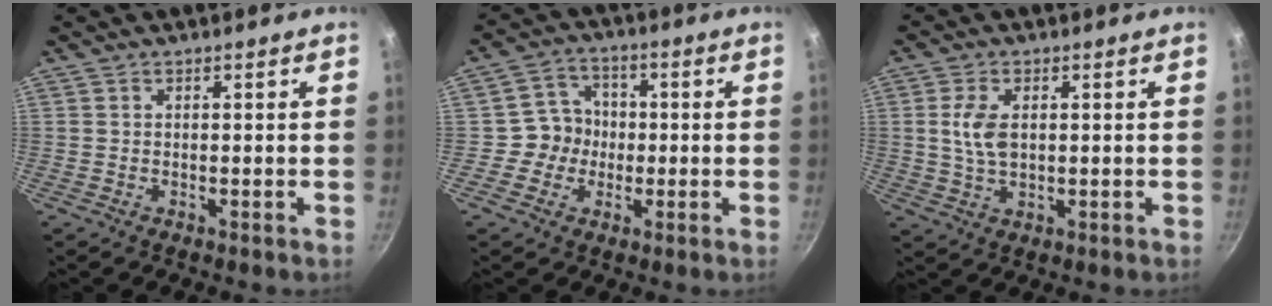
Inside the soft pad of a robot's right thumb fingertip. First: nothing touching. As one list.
[{"total": 6.6, "force": [-0.8, 6.2, 2.0], "torque": [0.008, 0.015, -0.028]}, {"total": 6.2, "force": [1.0, 3.6, 4.9], "torque": [-0.093, -0.001, 0.019]}]